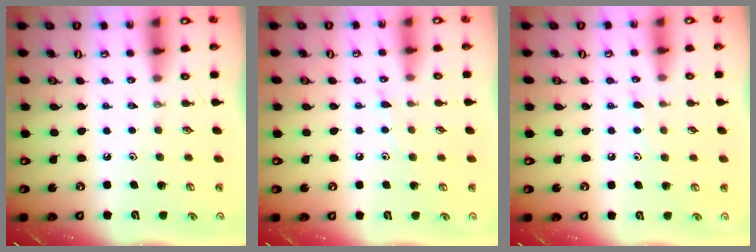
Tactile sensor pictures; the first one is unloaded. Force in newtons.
{"total": 6.0, "press": 6.0, "slide": 0.6}
{"total": 6.6, "press": 6.6, "slide": 0.6}